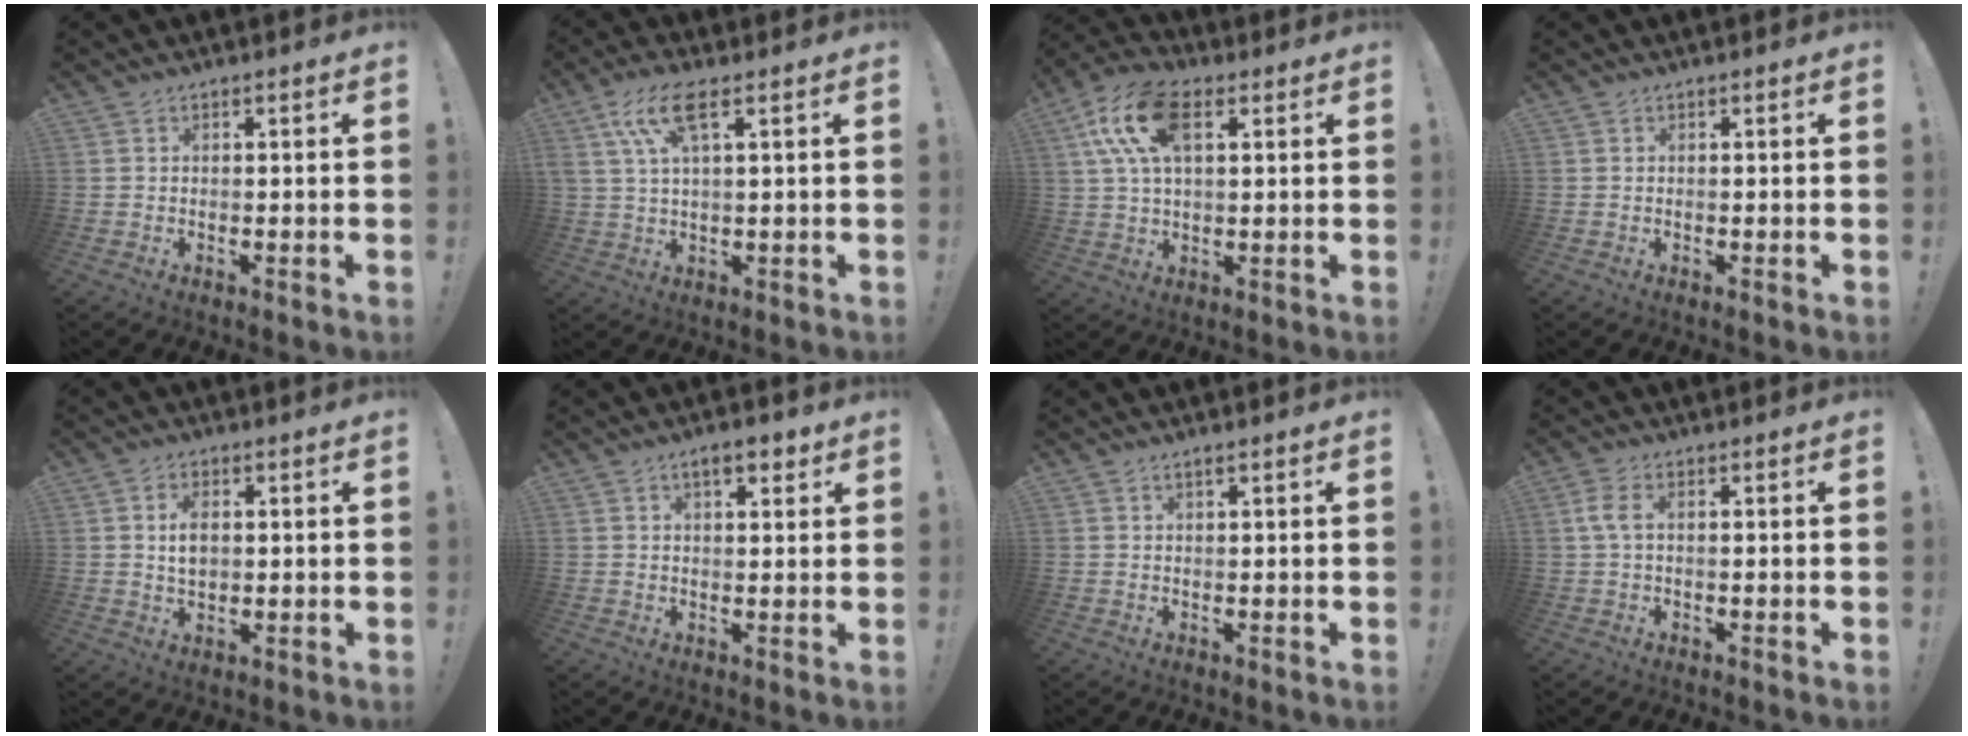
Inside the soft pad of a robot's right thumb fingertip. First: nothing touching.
{"total": 9.2, "force": [4.1, 2.4, 7.8], "torque": [-0.156, 0.000, 0.080]}
{"total": 14.9, "force": [5.2, 8.0, 11.5], "torque": [-0.216, -0.003, 0.096]}
{"total": 0.0}
{"total": 5.3, "force": [0.9, 3.4, 3.9], "torque": [-0.051, -0.001, 0.012]}
{"total": 5.1, "force": [2.8, 2.0, 3.8], "torque": [-0.047, -0.011, 0.044]}
{"total": 1.1, "force": [0.8, 0.0, 0.7], "torque": [-0.016, 0.000, 0.014]}
{"total": 3.6, "force": [0.6, 1.5, 3.3], "torque": [-0.069, 0.004, 0.010]}